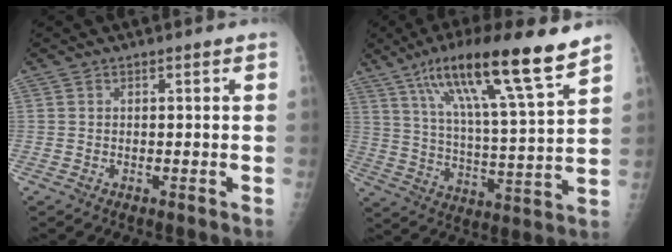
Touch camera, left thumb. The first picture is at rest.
{"total": 19.7, "force": [12.9, 1.8, 14.8], "torque": [-0.236, -0.046, 0.216]}